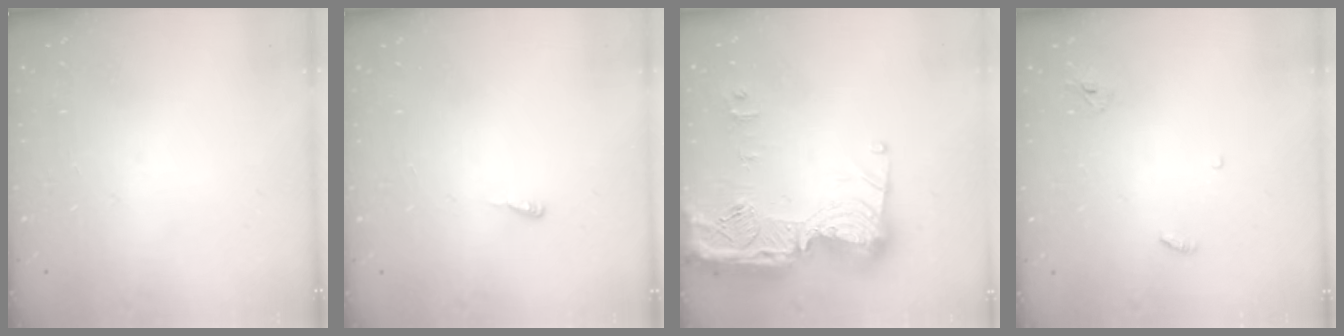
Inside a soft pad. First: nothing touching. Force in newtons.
{"total": 4.4, "press": 4.4, "slide": 0.5}
{"total": 23.2, "press": 23.1, "slide": 2.1}
{"total": 3.3, "press": 3.2, "slide": 0.3}